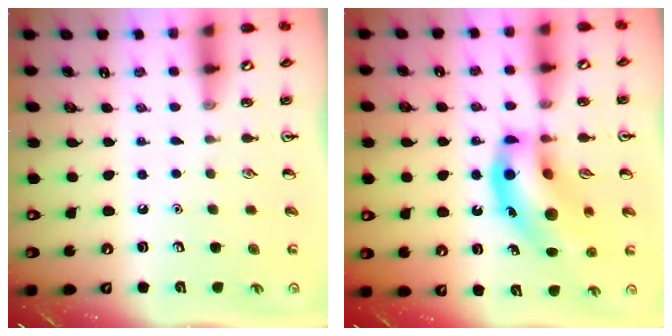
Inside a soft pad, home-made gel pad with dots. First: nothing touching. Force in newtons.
{"total": 17.4, "press": 17.1, "slide": 3.0}